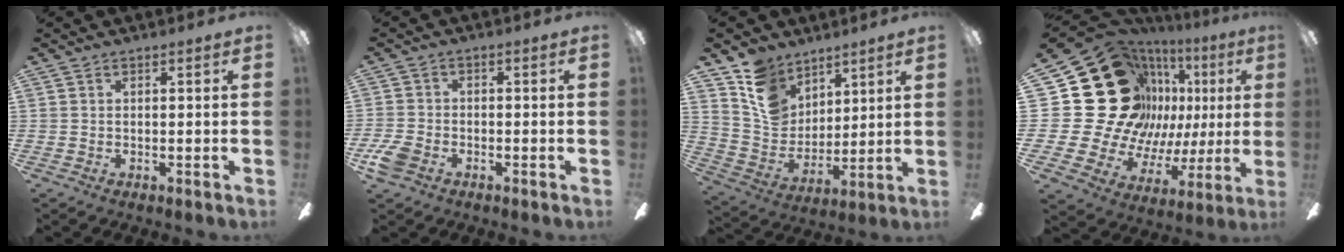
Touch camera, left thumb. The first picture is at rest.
{"total": 5.2, "force": [-2.7, 3.4, 2.8], "torque": [-0.065, 0.012, -0.052]}
{"total": 12.9, "force": [8.5, 8.9, 3.8], "torque": [-0.093, -0.042, 0.172]}
{"total": 32.7, "force": [9.0, 25.1, 18.9], "torque": [-0.360, -0.075, 0.232]}